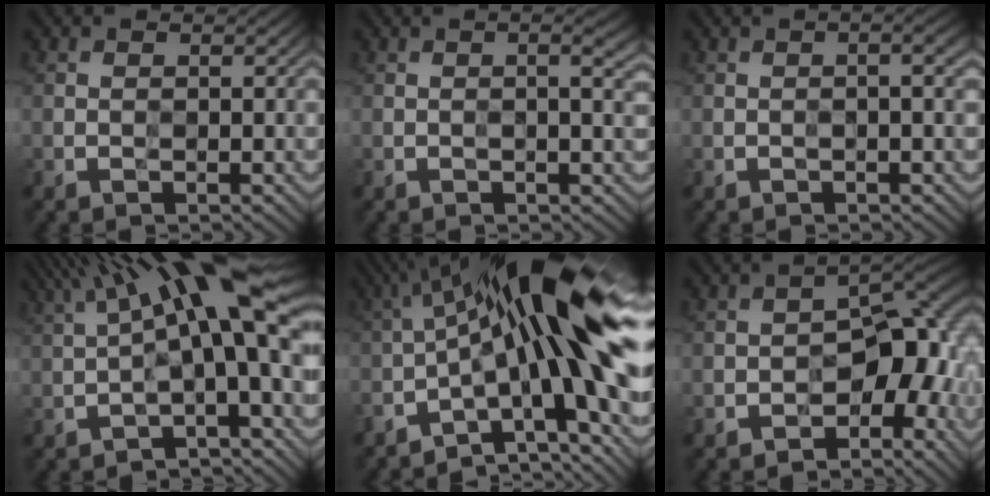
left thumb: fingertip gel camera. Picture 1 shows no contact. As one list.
[{"total": 2.9, "force": [0.4, 0.4, 2.8], "torque": [-0.045, 0.005, 0.005]}, {"total": 2.6, "force": [0.0, 0.5, 2.5], "torque": [-0.037, 0.006, -0.001]}, {"total": 14.7, "force": [3.9, 3.7, 13.7], "torque": [-0.221, 0.018, 0.068]}, {"total": 19.3, "force": [-1.9, 5.3, 18.4], "torque": [-0.253, 0.029, -0.051]}, {"total": 9.1, "force": [-3.4, 5.3, 6.6], "torque": [-0.074, 0.006, -0.064]}]